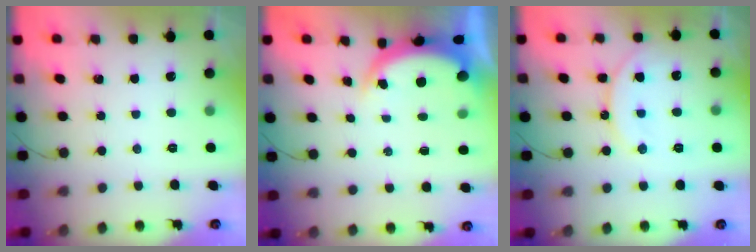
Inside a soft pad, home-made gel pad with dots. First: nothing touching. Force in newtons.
{"total": 4.8, "press": 4.7, "slide": 1.3}
{"total": 13.2, "press": 13.1, "slide": 1.3}